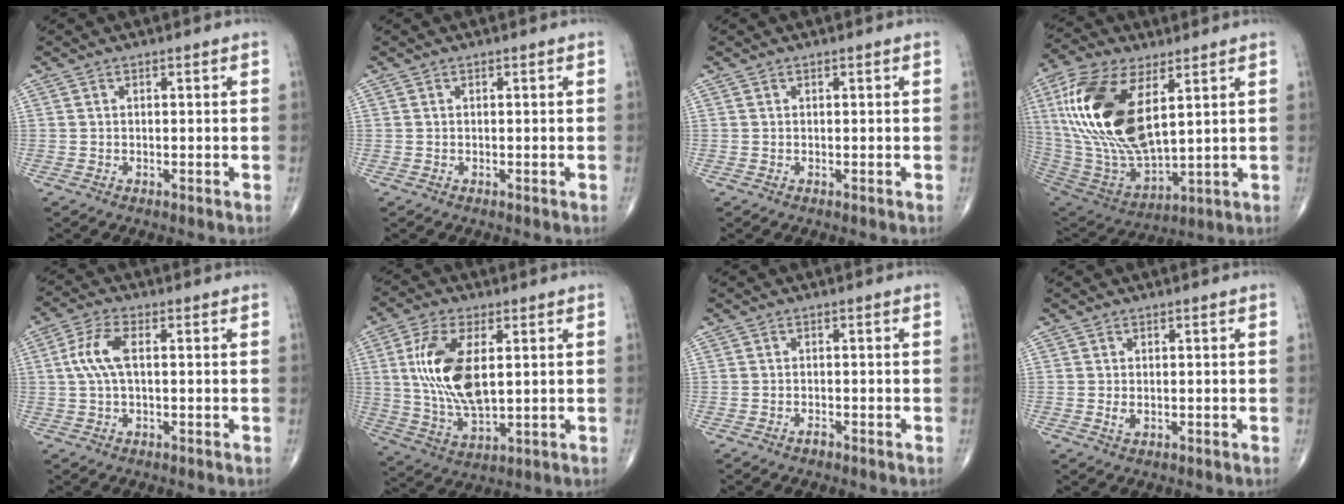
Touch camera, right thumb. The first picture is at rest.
{"total": 0.0}
{"total": 0.0}
{"total": 24.2, "force": [6.7, 11.5, 20.1], "torque": [-0.419, -0.027, 0.133]}
{"total": 6.2, "force": [0.7, 2.6, 5.6], "torque": [-0.136, 0.016, 0.010]}
{"total": 14.5, "force": [2.6, 6.8, 12.5], "torque": [-0.254, -0.013, 0.058]}
{"total": 0.9, "force": [-0.7, 0.4, 0.3], "torque": [-0.004, 0.002, -0.013]}
{"total": 1.2, "force": [-0.1, 0.8, 1.0], "torque": [-0.017, -0.003, 0.000]}